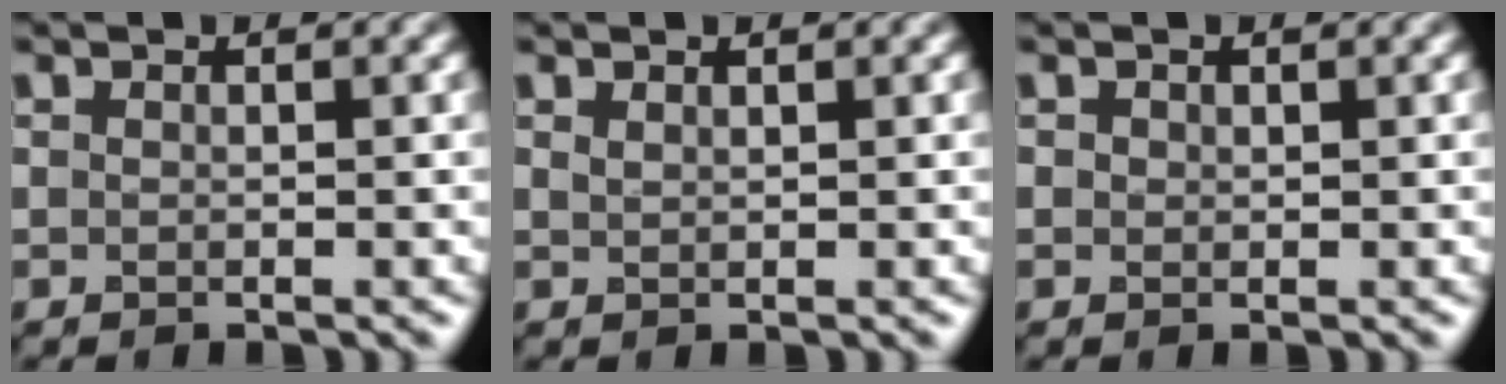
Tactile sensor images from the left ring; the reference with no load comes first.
{"total": 0.6, "force": [0.5, 0.2, 0.2], "torque": [-0.006, 0.000, 0.012]}
{"total": 0.5, "force": [0.2, 0.4, 0.1], "torque": [-0.001, -0.001, 0.004]}